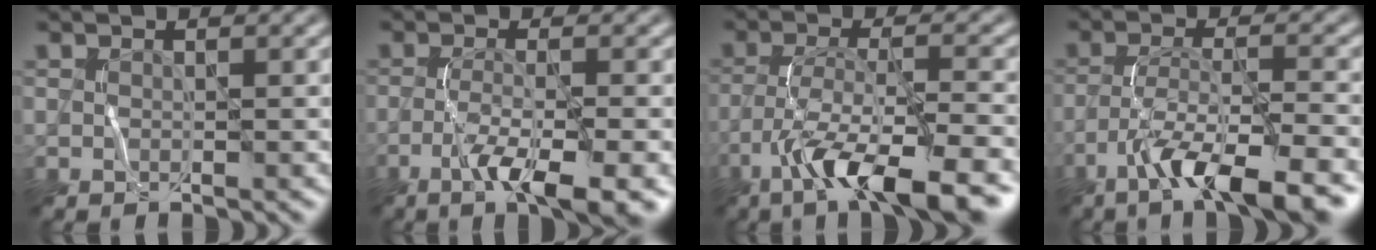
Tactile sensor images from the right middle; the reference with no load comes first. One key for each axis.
{"total": 5.6, "fx": -2.8, "fy": 1.1, "fz": 4.8, "tx": -0.080, "ty": 0.002, "tz": -0.049}
{"total": 8.8, "fx": -5.4, "fy": 1.9, "fz": 6.6, "tx": -0.113, "ty": 0.007, "tz": -0.094}
{"total": 7.9, "fx": -5.0, "fy": 1.5, "fz": 5.9, "tx": -0.098, "ty": 0.008, "tz": -0.085}